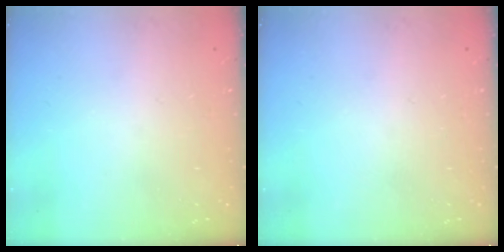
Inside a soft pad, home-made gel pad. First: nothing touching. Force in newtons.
{"total": 0.0}